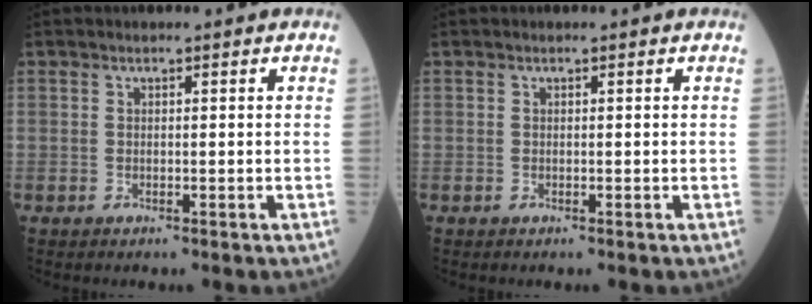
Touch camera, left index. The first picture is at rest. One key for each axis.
{"total": 0.0}